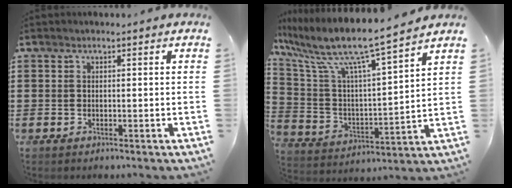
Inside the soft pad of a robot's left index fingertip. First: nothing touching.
{"total": 9.8, "force": [8.1, 0.7, 5.6], "torque": [-0.145, -0.057, 0.128]}